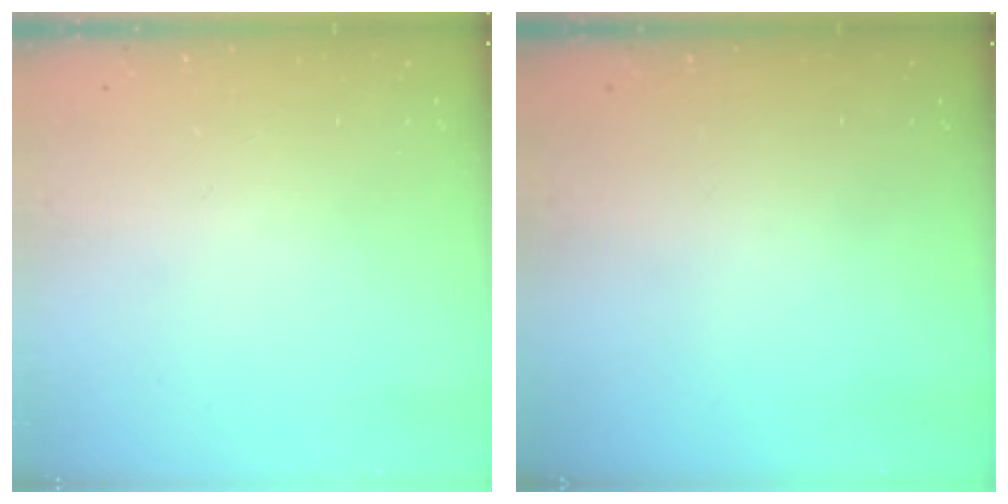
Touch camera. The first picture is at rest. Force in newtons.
{"total": 0.0}